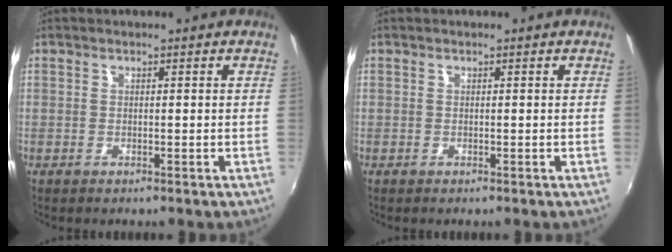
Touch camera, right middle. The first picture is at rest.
{"total": 0.0}